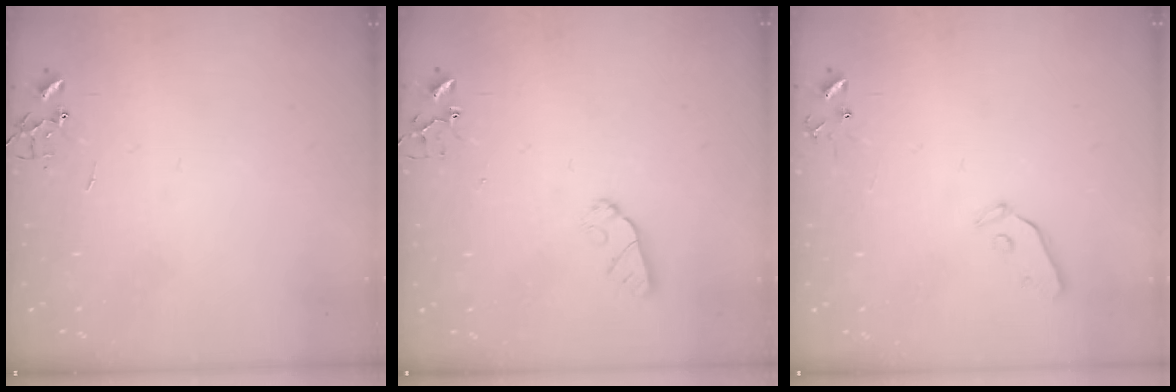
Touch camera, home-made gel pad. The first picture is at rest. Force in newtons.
{"total": 6.6, "press": 6.6, "slide": 0.2}
{"total": 3.4, "press": 3.4, "slide": 0.5}